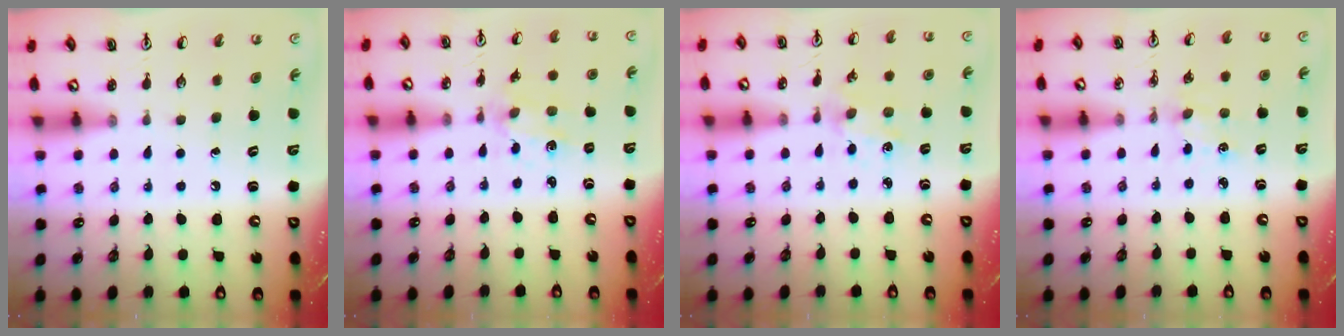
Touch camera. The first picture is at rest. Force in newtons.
{"total": 1.1, "press": 1.0, "slide": 0.3}
{"total": 2.5, "press": 2.5, "slide": 0.5}
{"total": 2.8, "press": 2.8, "slide": 0.3}